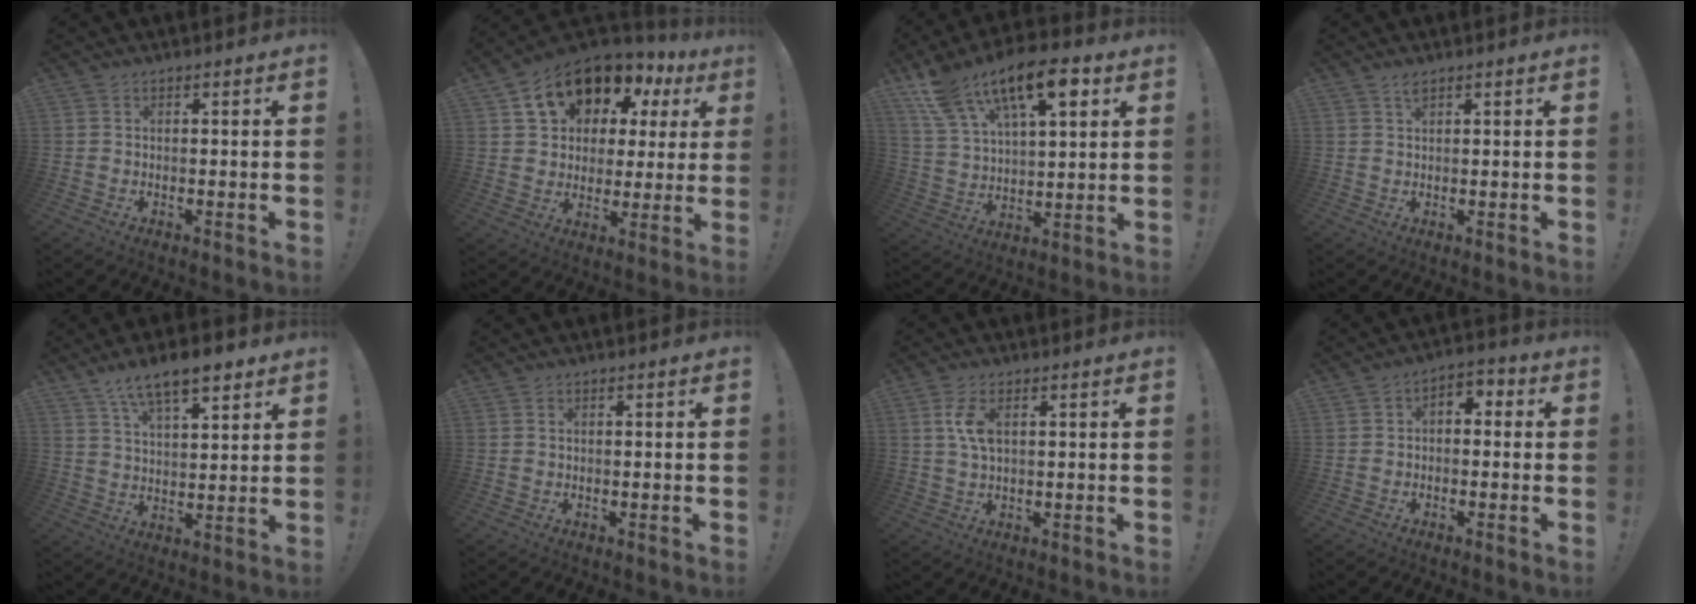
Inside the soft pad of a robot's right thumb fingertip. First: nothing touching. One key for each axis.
{"total": 14.0, "fx": 8.6, "fy": 9.0, "fz": 6.4, "tx": -0.106, "ty": -0.056, "tz": 0.160}
{"total": 18.3, "fx": 10.6, "fy": 9.0, "fz": 11.8, "tx": -0.203, "ty": -0.047, "tz": 0.188}
{"total": 1.8, "fx": 1.5, "fy": 0.5, "fz": 0.8, "tx": -0.004, "ty": -0.005, "tz": 0.024}
{"total": 11.4, "fx": 7.7, "fy": 4.0, "fz": 7.4, "tx": -0.119, "ty": -0.035, "tz": 0.134}
{"total": 0.0}
{"total": 5.8, "fx": 1.6, "fy": 2.6, "fz": 5.0, "tx": -0.100, "ty": -0.004, "tz": 0.021}
{"total": 3.7, "fx": -1.7, "fy": 2.5, "fz": 2.1, "tx": -0.029, "ty": 0.015, "tz": -0.030}